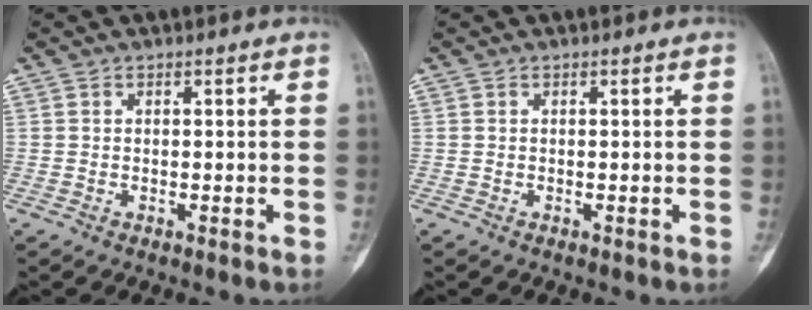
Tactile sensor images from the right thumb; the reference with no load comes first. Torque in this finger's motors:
{"motor_torque": [0.05, 0.36, -0.05, -0.19, 0.04]}